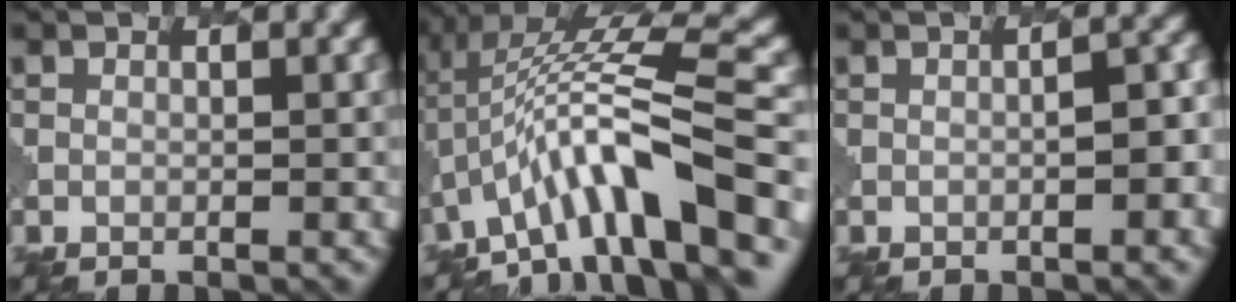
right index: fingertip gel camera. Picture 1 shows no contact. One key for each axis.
{"total": 9.6, "fx": -3.7, "fy": 2.4, "fz": 8.5, "tx": -0.142, "ty": 0.025, "tz": -0.069}
{"total": 3.0, "fx": -0.8, "fy": 0.8, "fz": 2.8, "tx": -0.035, "ty": 0.013, "tz": -0.014}